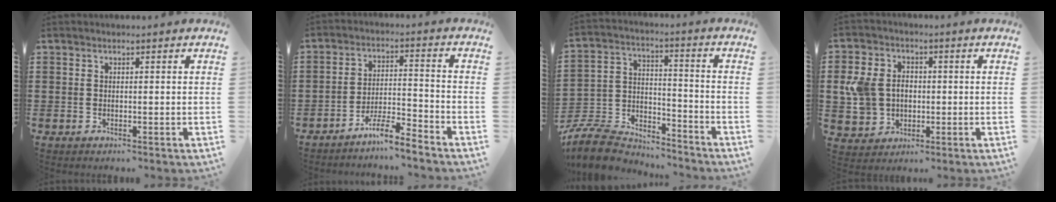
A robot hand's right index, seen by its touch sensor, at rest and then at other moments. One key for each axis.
{"total": 5.5, "fx": -5.2, "fy": 0.0, "fz": 2.0, "tx": -0.043, "ty": 0.001, "tz": -0.101}
{"total": 8.9, "fx": -8.4, "fy": 2.3, "fz": 2.1, "tx": -0.062, "ty": 0.011, "tz": -0.172}
{"total": 7.7, "fx": 0.4, "fy": 6.4, "fz": 4.3, "tx": -0.135, "ty": 0.010, "tz": 0.001}